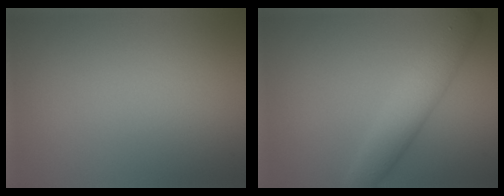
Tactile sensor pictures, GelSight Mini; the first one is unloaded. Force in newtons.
{"total": 4.2, "press": 4.2, "slide": 0.2}